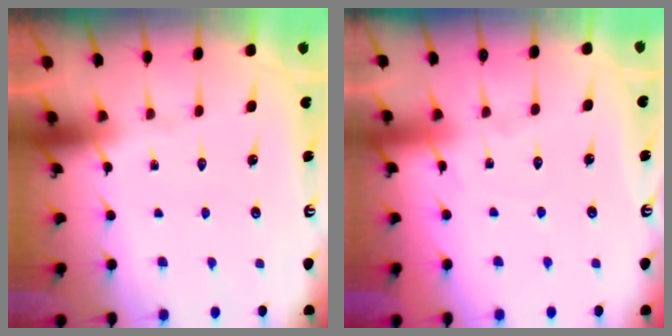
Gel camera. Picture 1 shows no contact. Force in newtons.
{"total": 4.7, "press": 4.7, "slide": 0.5}